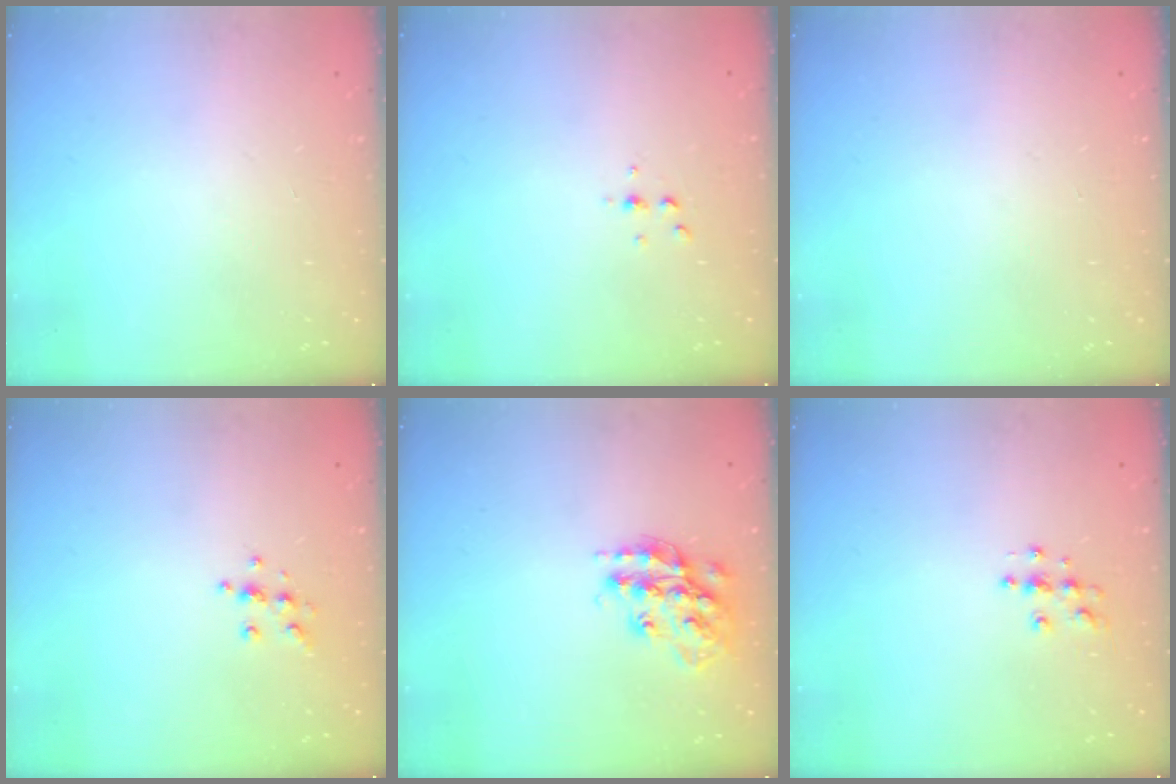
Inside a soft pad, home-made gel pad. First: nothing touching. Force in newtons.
{"total": 2.5, "press": 2.4, "slide": 0.2}
{"total": 0.0}
{"total": 6.4, "press": 6.3, "slide": 1.2}
{"total": 16.3, "press": 16.3, "slide": 0.8}
{"total": 5.1, "press": 5.1, "slide": 0.3}